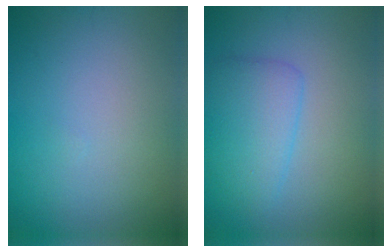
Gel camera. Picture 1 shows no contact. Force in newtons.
{"total": 3.7, "press": 3.7, "slide": 0.2}